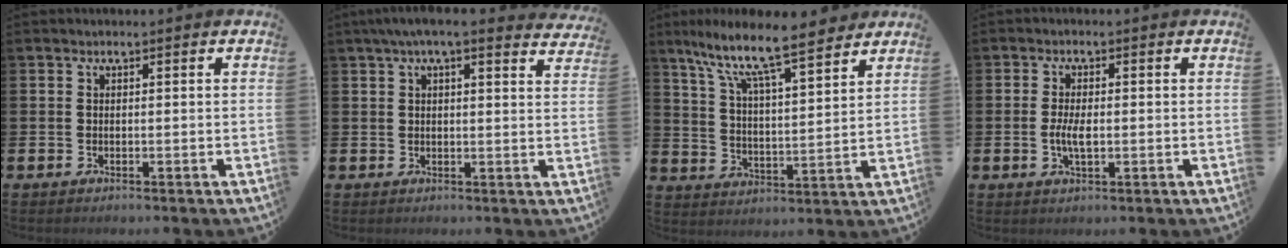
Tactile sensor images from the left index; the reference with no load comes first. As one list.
[{"total": 4.5, "force": [4.0, 0.4, 2.2], "torque": [-0.047, -0.010, 0.070]}, {"total": 10.1, "force": [8.7, 1.6, 4.8], "torque": [-0.121, -0.056, 0.146]}, {"total": 3.4, "force": [-0.3, 1.4, 3.1], "torque": [-0.047, -0.001, -0.009]}]